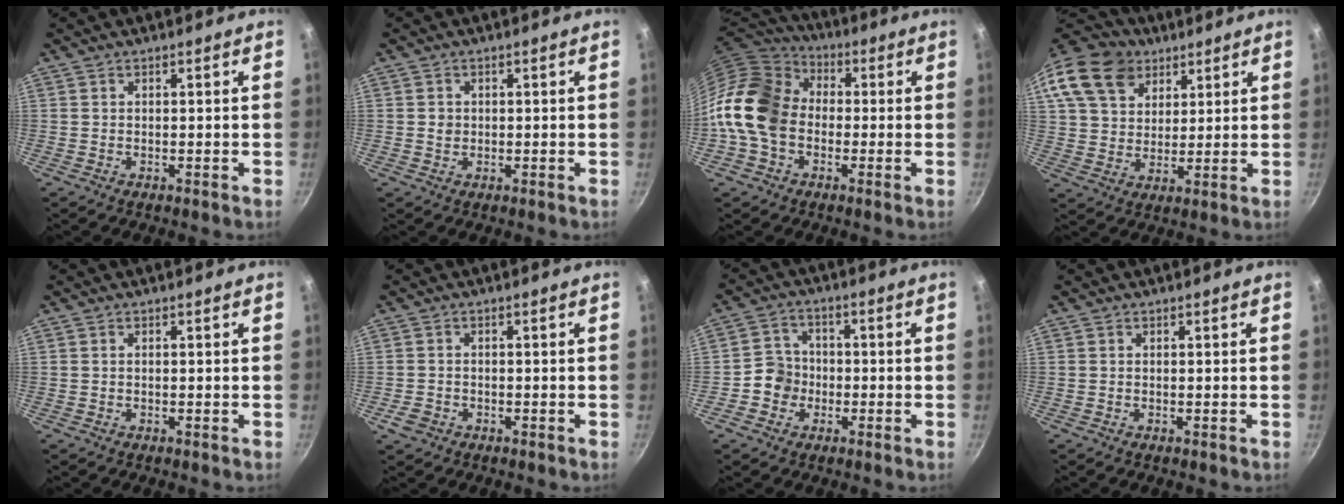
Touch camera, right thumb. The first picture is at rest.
{"total": 1.6, "force": [0.1, 1.5, 0.7], "torque": [-0.005, 0.005, 0.001]}
{"total": 16.8, "force": [-1.1, 12.6, 11.0], "torque": [-0.187, 0.038, -0.039]}
{"total": 19.6, "force": [11.7, 13.7, 7.9], "torque": [-0.170, 0.008, 0.214]}
{"total": 0.0}
{"total": 2.7, "force": [-1.4, 2.0, 1.1], "torque": [-0.022, 0.012, -0.022]}
{"total": 5.8, "force": [-1.6, 5.3, 1.7], "torque": [0.003, 0.023, -0.040]}
{"total": 0.0}